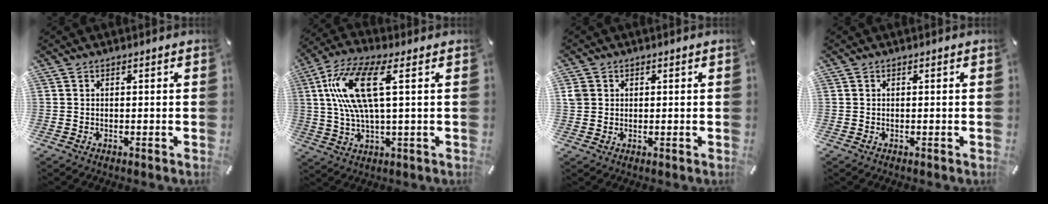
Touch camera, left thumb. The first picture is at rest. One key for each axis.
{"total": 14.5, "fx": 3.6, "fy": 4.9, "fz": 13.2, "tx": -0.284, "ty": -0.006, "tz": 0.054}
{"total": 2.3, "fx": 0.8, "fy": 2.2, "fz": 0.4, "tx": -0.009, "ty": 0.003, "tz": 0.015}
{"total": 0.0}